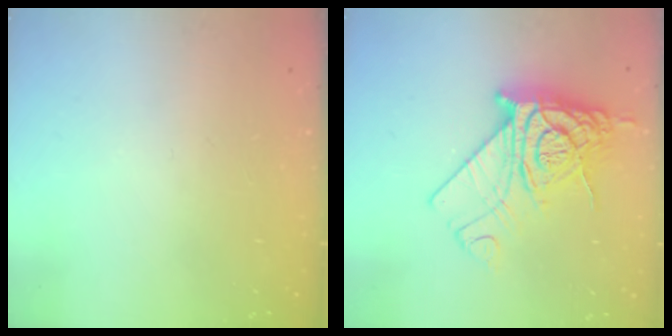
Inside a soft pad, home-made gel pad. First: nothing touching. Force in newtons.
{"total": 16.9, "press": 16.8, "slide": 1.7}